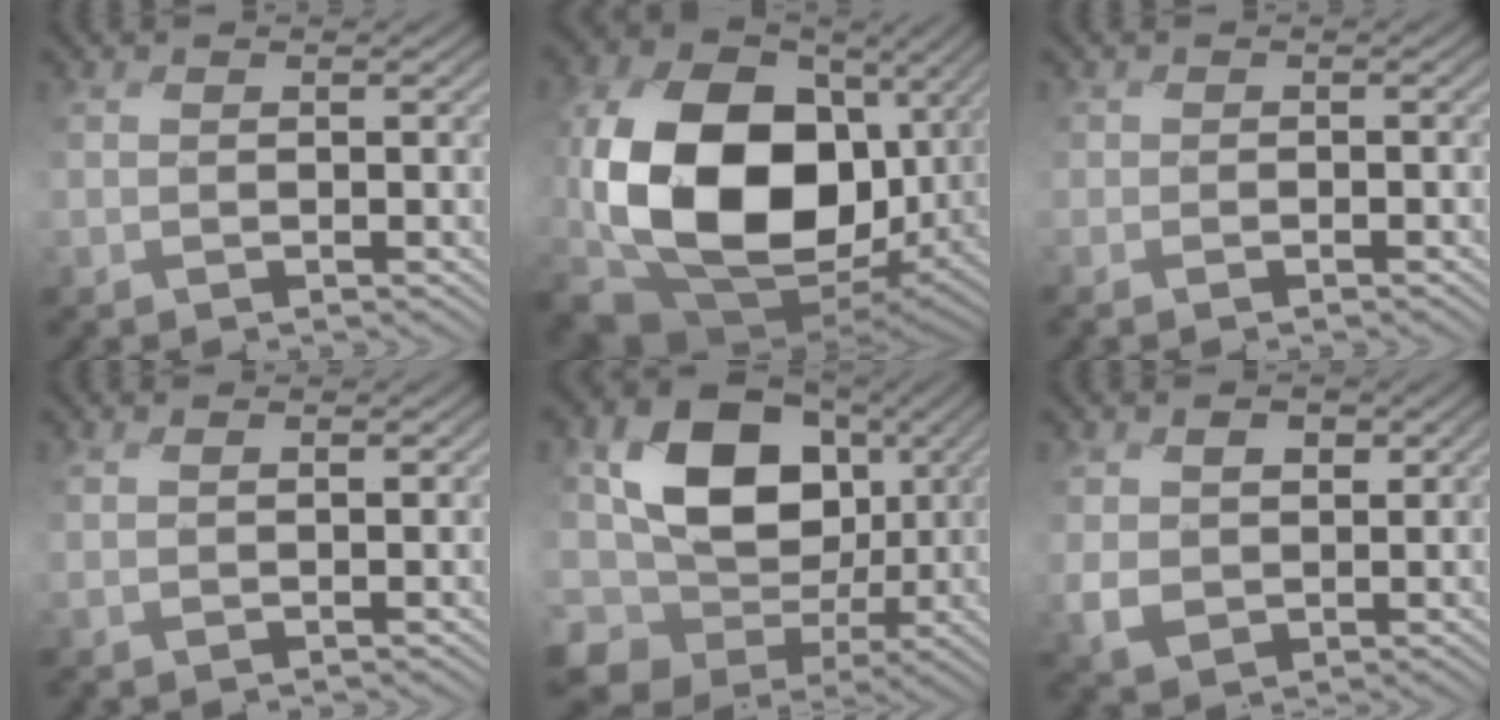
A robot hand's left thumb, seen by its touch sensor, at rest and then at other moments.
{"total": 18.2, "force": [-0.1, 12.8, 12.9], "torque": [-0.299, -0.031, 0.006]}
{"total": 0.7, "force": [-0.5, 0.3, -0.4], "torque": [0.012, -0.003, -0.014]}
{"total": 1.2, "force": [0.8, 0.1, 0.9], "torque": [-0.017, 0.001, 0.019]}
{"total": 16.8, "force": [-0.2, 13.0, 10.6], "torque": [-0.220, -0.015, 0.004]}
{"total": 4.4, "force": [0.8, 3.4, 2.7], "torque": [-0.064, -0.011, 0.013]}